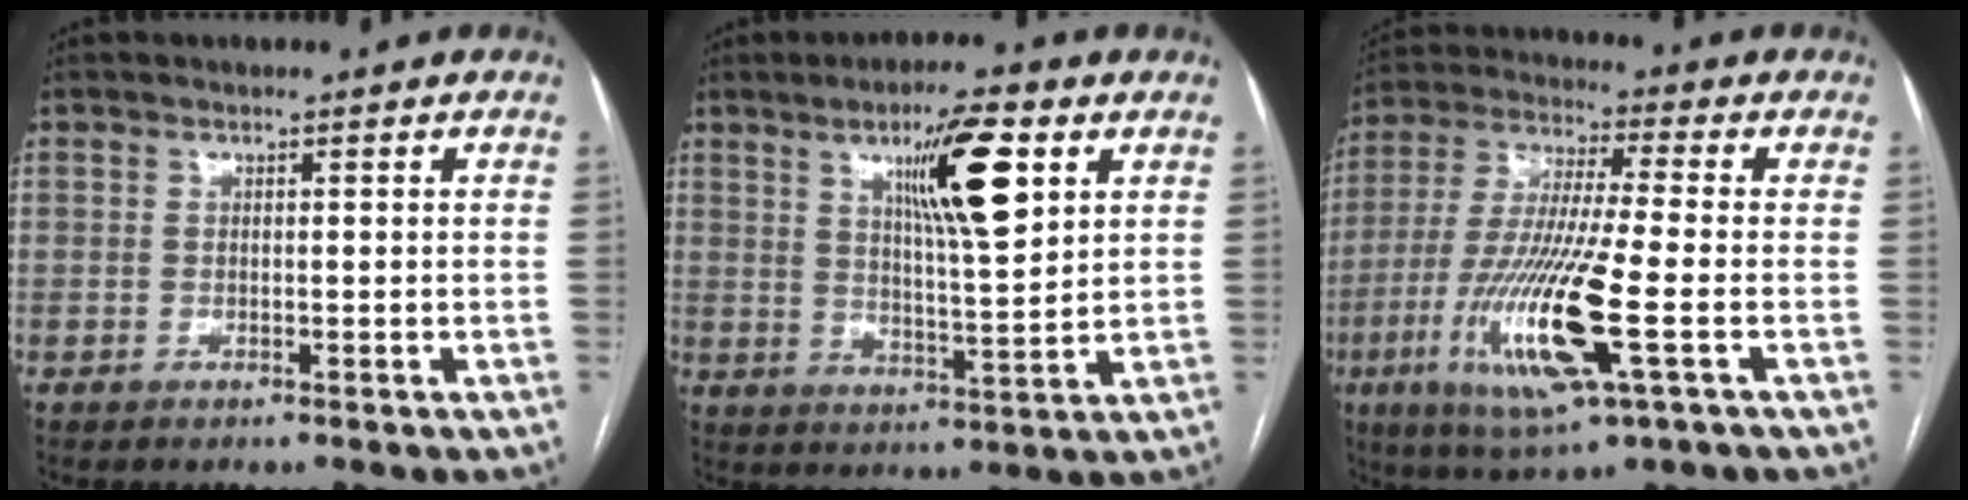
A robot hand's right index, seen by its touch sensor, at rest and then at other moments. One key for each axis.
{"total": 11.8, "fx": 5.2, "fy": 1.5, "fz": 10.5, "tx": -0.173, "ty": 0.001, "tz": 0.086}
{"total": 16.8, "fx": -5.1, "fy": 1.2, "fz": 16.0, "tx": -0.333, "ty": -0.027, "tz": -0.091}